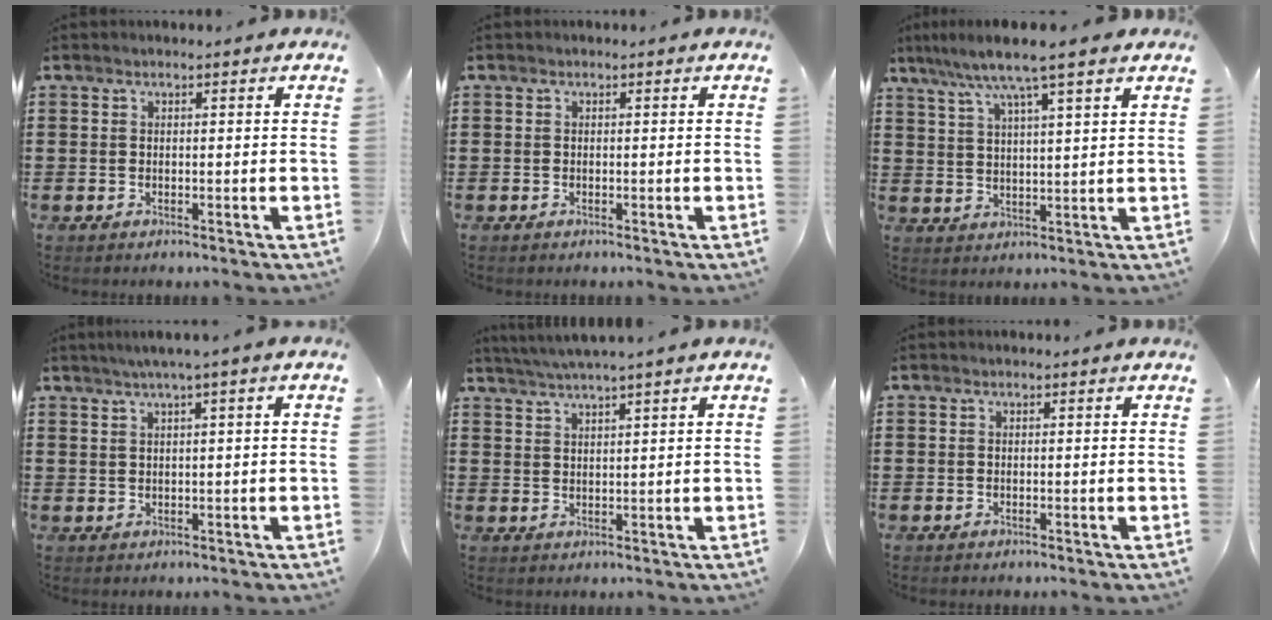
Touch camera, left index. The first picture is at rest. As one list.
[{"total": 0.0}, {"total": 7.4, "force": [5.6, 0.0, 4.8], "torque": [-0.110, -0.015, 0.097]}, {"total": 1.8, "force": [0.7, -0.4, 1.6], "torque": [-0.029, -0.003, 0.013]}, {"total": 2.8, "force": [2.4, -0.8, 1.3], "torque": [-0.028, -0.006, 0.044]}, {"total": 0.0}]